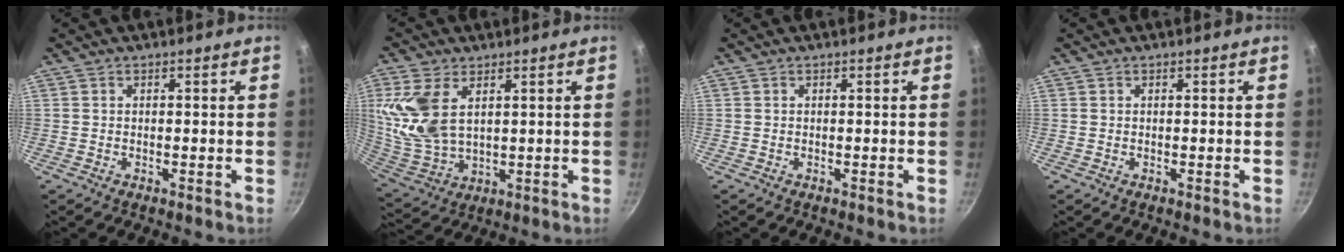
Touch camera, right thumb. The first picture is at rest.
{"total": 13.4, "force": [4.3, 8.0, 9.9], "torque": [-0.203, -0.024, 0.099]}
{"total": 0.0}
{"total": 0.0}